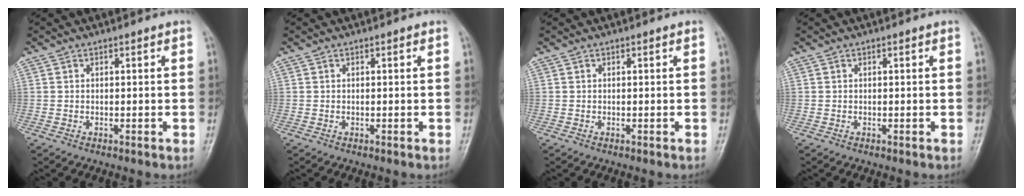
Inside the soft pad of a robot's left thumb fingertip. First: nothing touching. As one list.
[{"total": 0.0}, {"total": 0.0}, {"total": 0.0}]